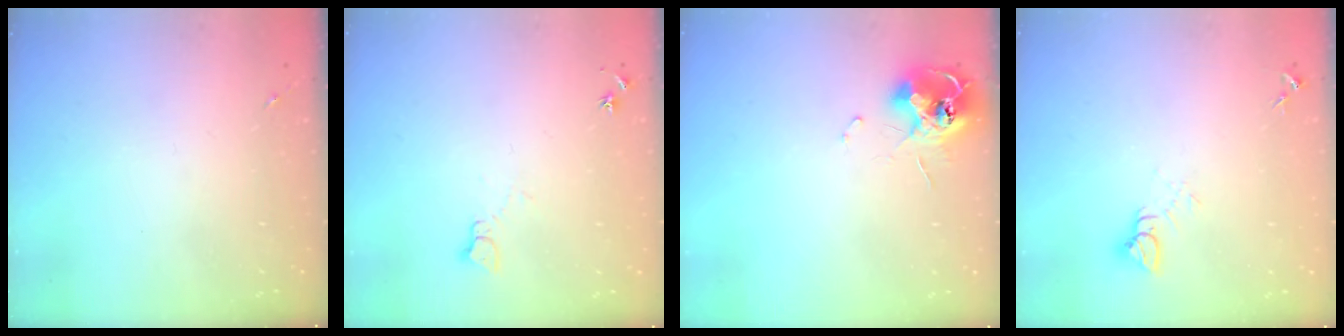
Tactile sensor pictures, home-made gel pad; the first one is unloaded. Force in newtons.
{"total": 5.4, "press": 5.3, "slide": 0.7}
{"total": 12.0, "press": 11.9, "slide": 1.2}
{"total": 5.0, "press": 5.0, "slide": 0.4}